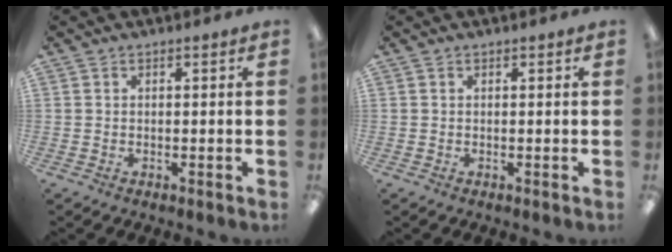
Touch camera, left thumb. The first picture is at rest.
{"total": 0.0}